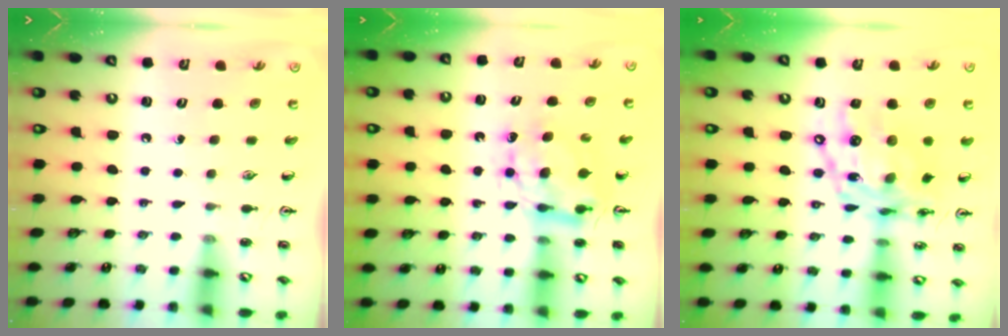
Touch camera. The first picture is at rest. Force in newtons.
{"total": 7.3, "press": 7.3, "slide": 0.4}
{"total": 17.3, "press": 17.2, "slide": 1.4}